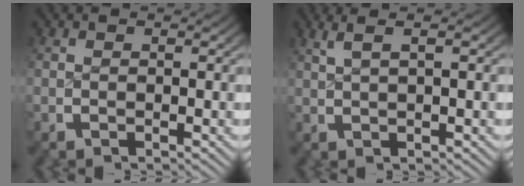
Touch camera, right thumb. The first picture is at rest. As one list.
[{"total": 2.9, "force": [1.8, 0.5, 2.2], "torque": [-0.030, 0.013, 0.033]}]